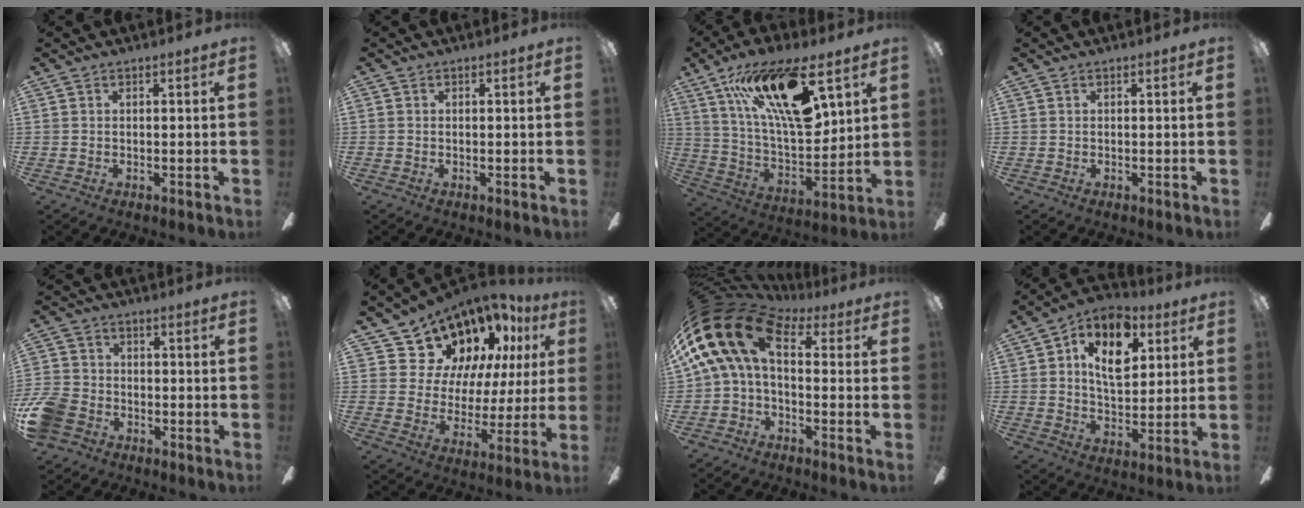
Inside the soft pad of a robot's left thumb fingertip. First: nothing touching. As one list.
[{"total": 0.0}, {"total": 25.4, "force": [14.7, 9.0, 18.7], "torque": [-0.339, -0.078, 0.245]}, {"total": 0.0}, {"total": 8.6, "force": [-4.4, 6.4, 3.8], "torque": [-0.093, 0.033, -0.084]}, {"total": 15.1, "force": [11.2, 9.2, 3.9], "torque": [-0.090, -0.083, 0.219]}, {"total": 19.8, "force": [3.3, 11.7, 15.6], "torque": [-0.325, -0.003, 0.060]}, {"total": 12.3, "force": [5.1, 7.3, 8.5], "torque": [-0.124, -0.005, 0.088]}]